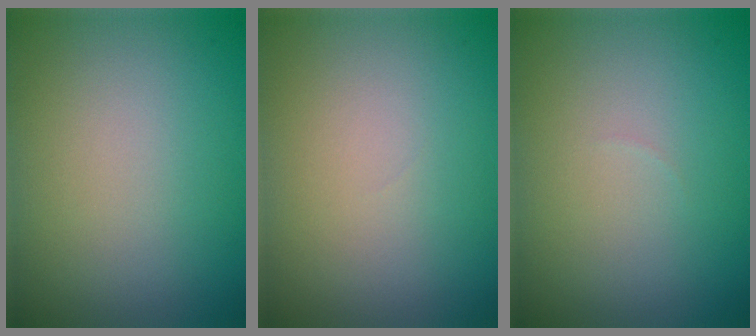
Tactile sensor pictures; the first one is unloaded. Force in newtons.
{"total": 0.0}
{"total": 0.0}